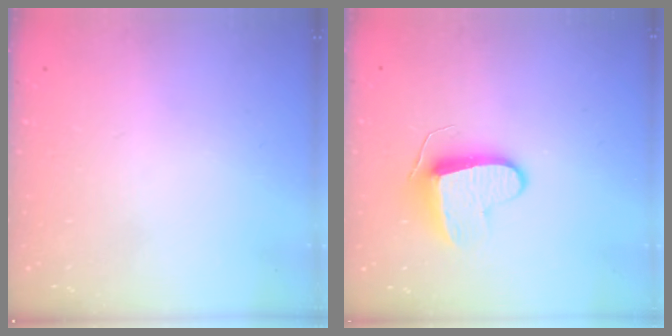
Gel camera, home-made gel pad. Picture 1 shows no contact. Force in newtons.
{"total": 8.8, "press": 8.8, "slide": 0.2}